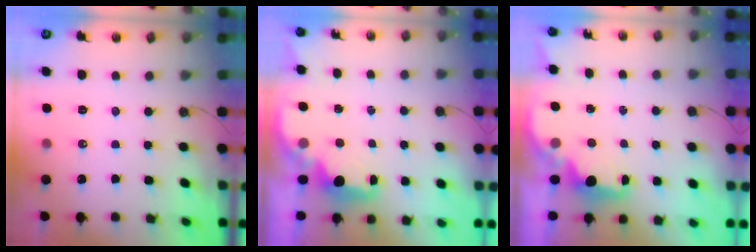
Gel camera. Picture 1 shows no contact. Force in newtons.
{"total": 2.3, "press": 2.2, "slide": 0.8}
{"total": 2.4, "press": 2.3, "slide": 0.8}